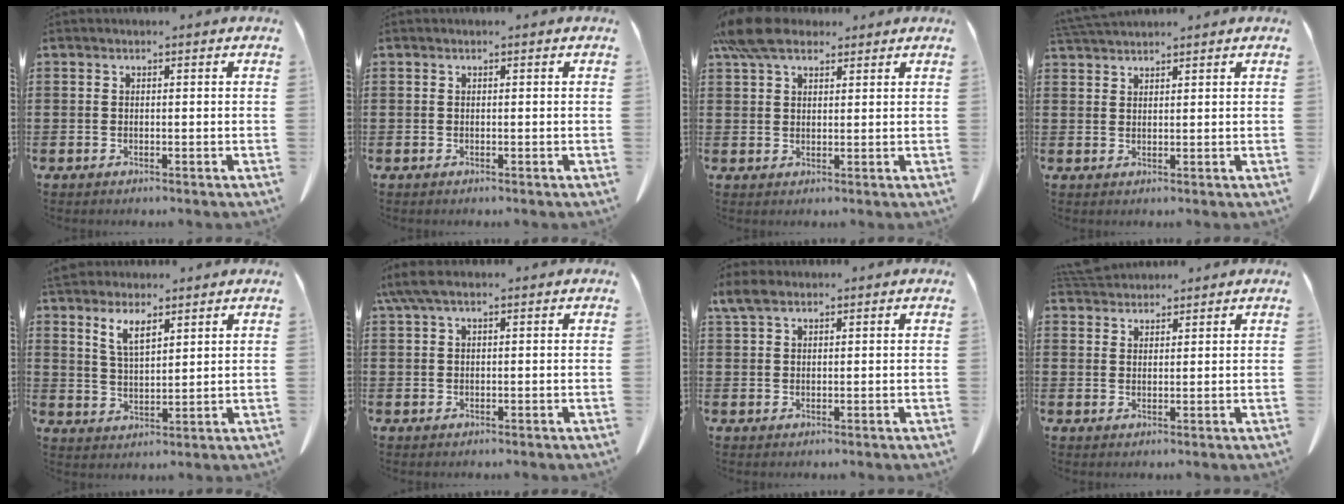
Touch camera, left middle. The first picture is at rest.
{"total": 0.0}
{"total": 6.9, "force": [5.4, 2.6, 3.4], "torque": [-0.083, -0.004, 0.103]}
{"total": 2.4, "force": [2.4, 0.2, 0.5], "torque": [-0.017, -0.002, 0.047]}
{"total": 5.6, "force": [4.1, 1.9, 3.3], "torque": [-0.077, -0.006, 0.074]}
{"total": 3.4, "force": [1.8, 0.9, 2.7], "torque": [-0.065, 0.001, 0.032]}
{"total": 3.4, "force": [2.3, 1.4, 2.1], "torque": [-0.049, 0.006, 0.043]}
{"total": 3.1, "force": [3.1, 0.4, 0.2], "torque": [-0.014, -0.005, 0.060]}